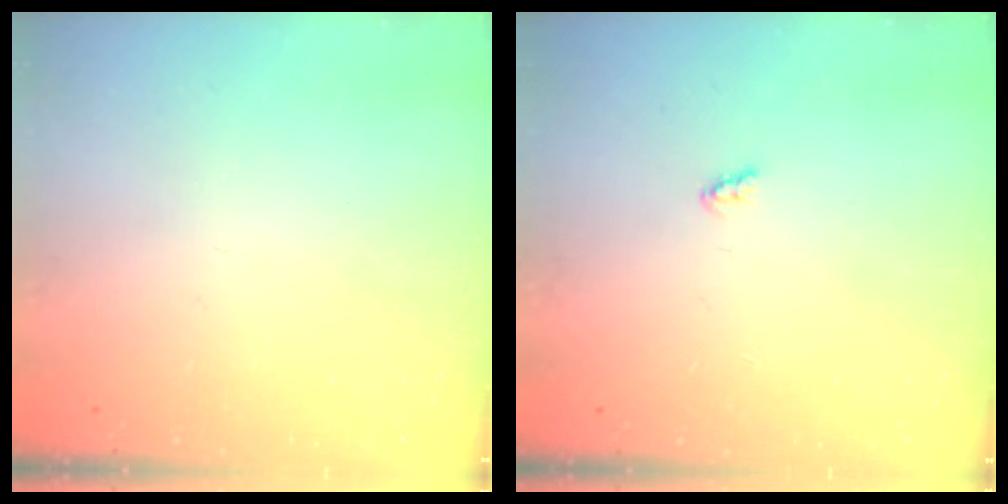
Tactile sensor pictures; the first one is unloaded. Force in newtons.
{"total": 2.4, "press": 2.4, "slide": 0.3}